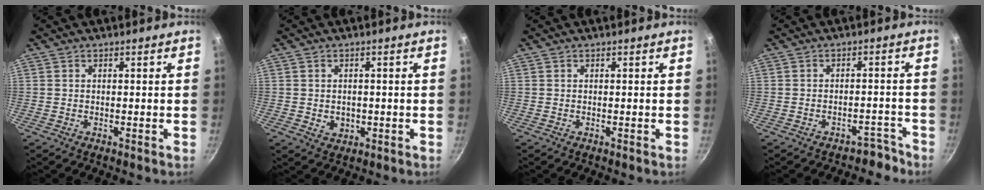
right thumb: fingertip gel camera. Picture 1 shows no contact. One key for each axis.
{"total": 3.2, "fx": -0.4, "fy": 2.7, "fz": 1.7, "tx": -0.022, "ty": -0.001, "tz": 0.001}
{"total": 0.0}
{"total": 3.9, "fx": -3.3, "fy": 2.0, "fz": 0.6, "tx": 0.032, "ty": 0.052, "tz": -0.030}